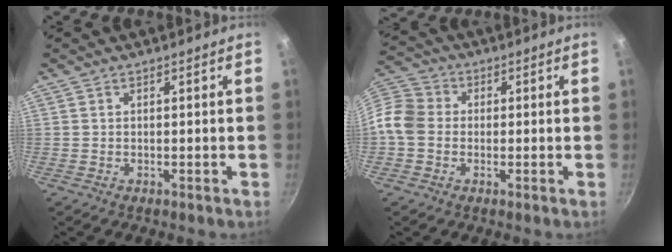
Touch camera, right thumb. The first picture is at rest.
{"total": 8.7, "force": [-1.0, 7.3, 4.5], "torque": [-0.070, 0.020, -0.044]}